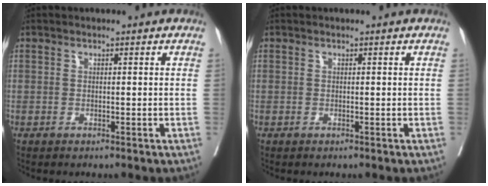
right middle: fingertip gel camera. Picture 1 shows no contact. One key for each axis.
{"total": 0.0}